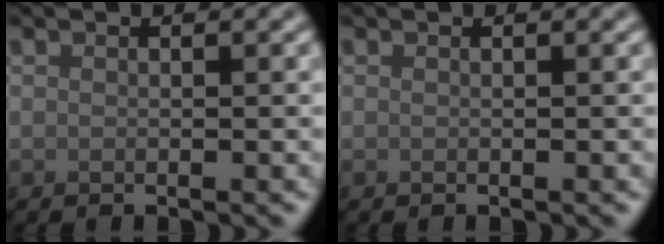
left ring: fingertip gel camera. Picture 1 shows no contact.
{"total": 0.0}